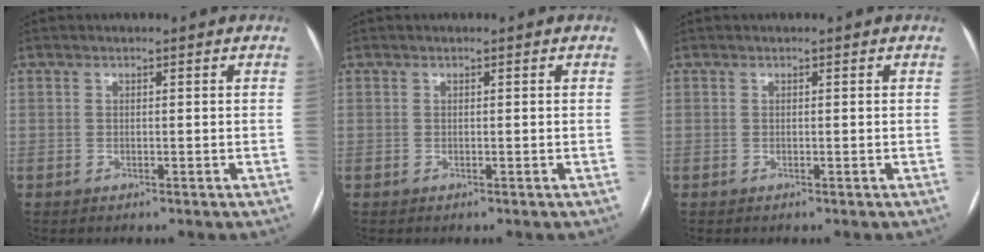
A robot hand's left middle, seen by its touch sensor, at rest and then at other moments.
{"total": 0.0}
{"total": 0.0}